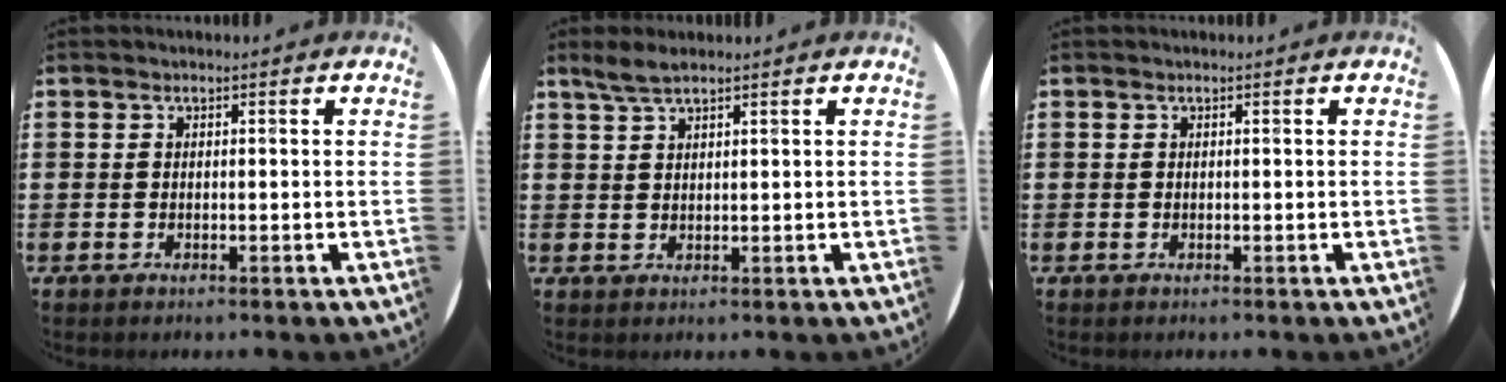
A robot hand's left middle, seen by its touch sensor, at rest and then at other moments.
{"total": 2.6, "force": [2.1, 0.4, 1.5], "torque": [-0.032, 0.004, 0.037]}
{"total": 0.0}